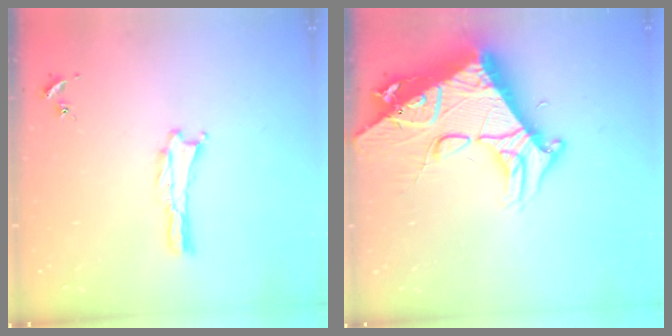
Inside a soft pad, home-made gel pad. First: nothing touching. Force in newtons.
{"total": 15.1, "press": 15.0, "slide": 1.6}